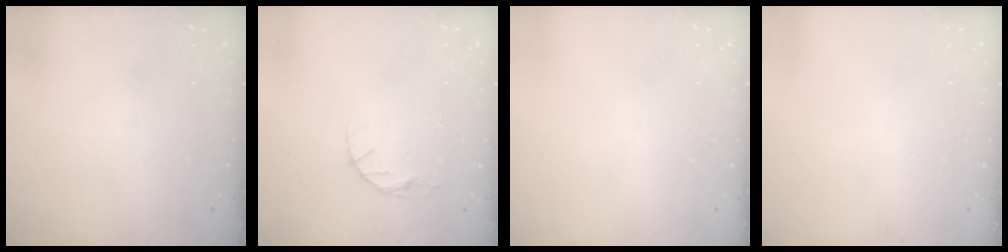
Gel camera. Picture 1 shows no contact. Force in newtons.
{"total": 4.9, "press": 4.9, "slide": 0.6}
{"total": 0.0}
{"total": 0.0}